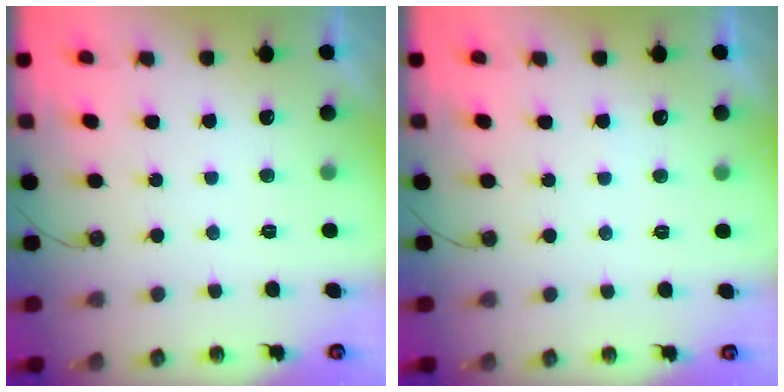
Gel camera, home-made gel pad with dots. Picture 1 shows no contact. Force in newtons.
{"total": 2.9, "press": 2.9, "slide": 0.5}